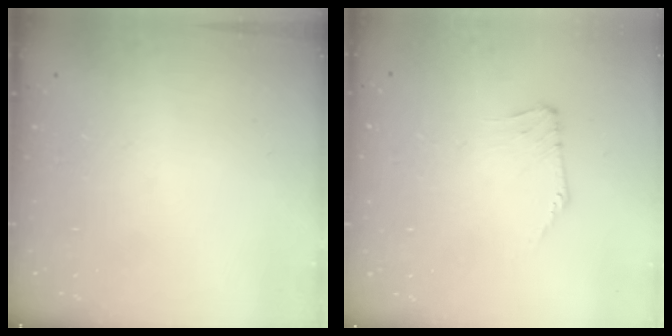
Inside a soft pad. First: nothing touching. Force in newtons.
{"total": 1.3, "press": 1.2, "slide": 0.2}